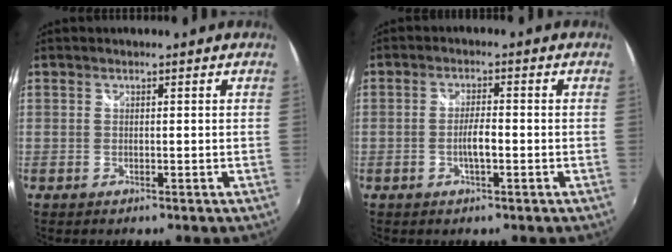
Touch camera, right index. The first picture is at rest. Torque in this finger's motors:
{"motor_torque": [0.99, -0.43, 0.51, 0.10]}